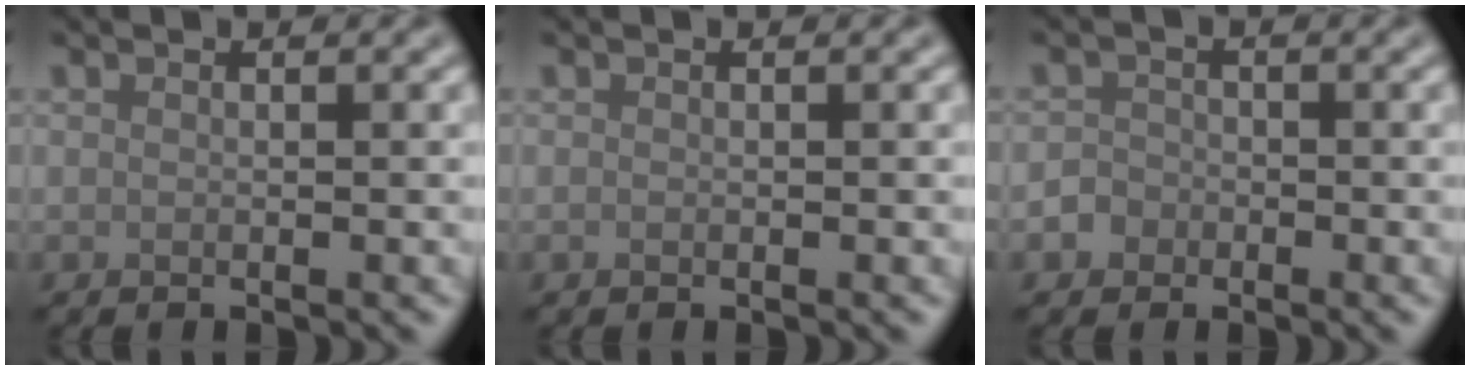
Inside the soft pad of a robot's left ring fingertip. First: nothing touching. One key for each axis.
{"total": 0.0}
{"total": 1.7, "fx": -0.9, "fy": 1.5, "fz": 0.3, "tx": 0.006, "ty": 0.004, "tz": -0.019}